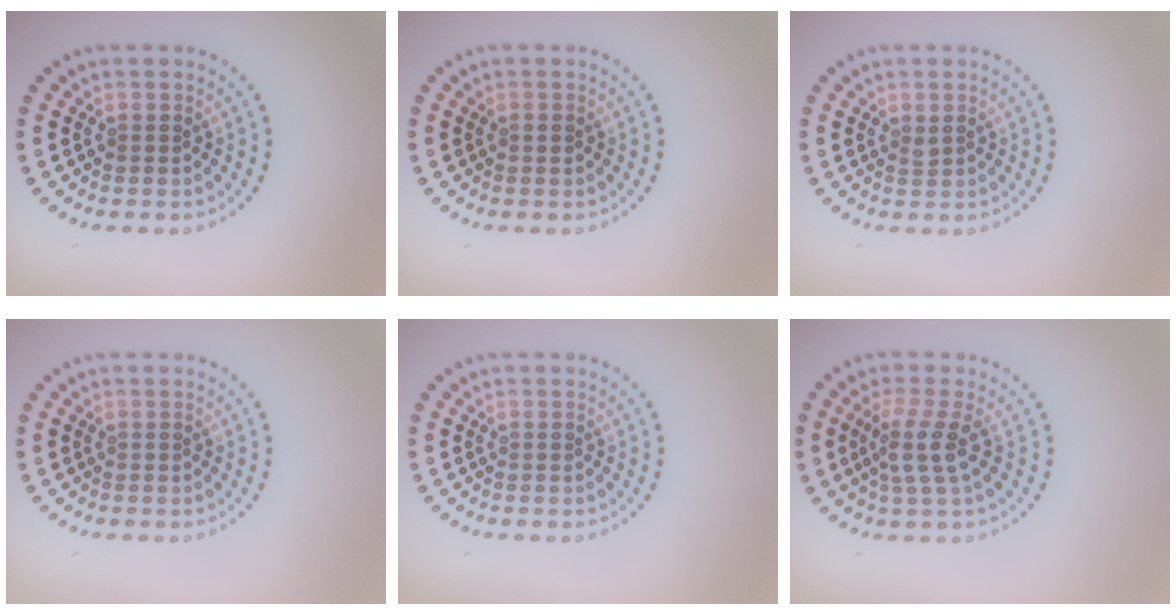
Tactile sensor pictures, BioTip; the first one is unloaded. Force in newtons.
{"total": 0.6, "press": 0.6, "slide": 0.1}
{"total": 0.6, "press": 0.5, "slide": 0.3}
{"total": 0.0}
{"total": 0.0}
{"total": 2.9, "press": 2.3, "slide": 1.8}